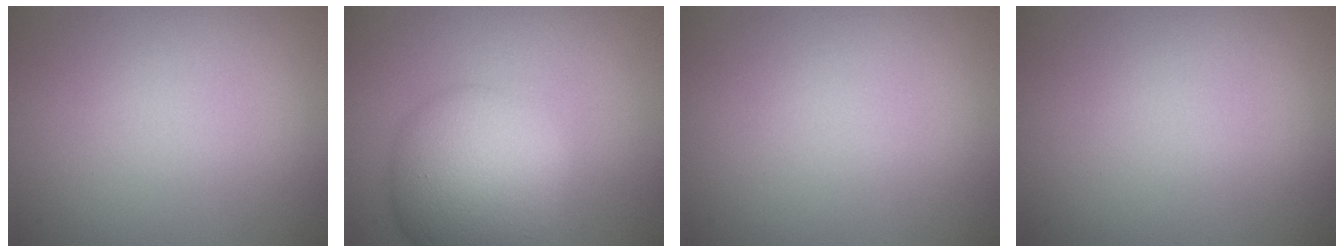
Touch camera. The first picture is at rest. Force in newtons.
{"total": 10.0, "press": 10.0, "slide": 0.1}
{"total": 0.0}
{"total": 0.0}